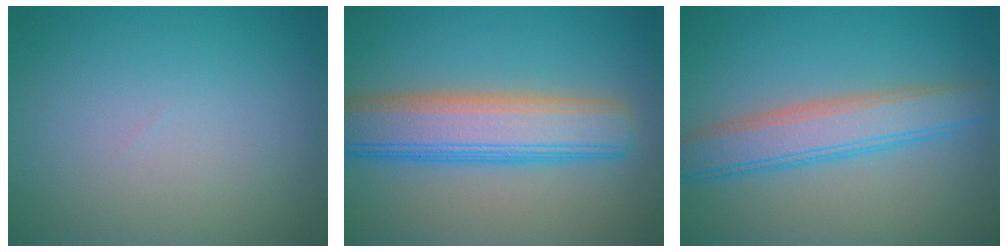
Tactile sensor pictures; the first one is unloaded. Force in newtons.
{"total": 7.6, "press": 7.6, "slide": 0.2}
{"total": 4.9, "press": 4.9, "slide": 0.2}